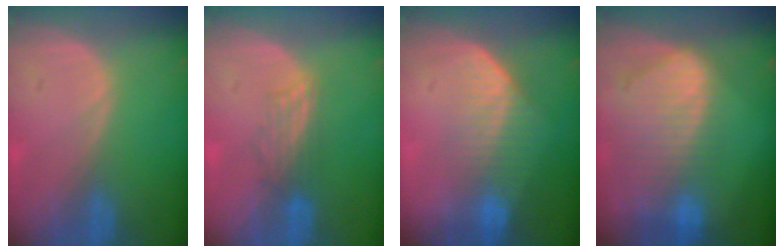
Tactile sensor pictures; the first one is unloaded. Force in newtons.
{"total": 2.7, "press": 2.7, "slide": 0.4}
{"total": 7.2, "press": 6.2, "slide": 3.7}
{"total": 10.4, "press": 8.9, "slide": 5.4}